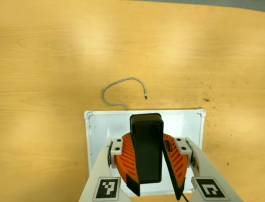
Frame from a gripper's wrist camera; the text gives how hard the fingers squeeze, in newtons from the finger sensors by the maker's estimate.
{"total": 10.5, "left": 11.0, "right": 10.0}